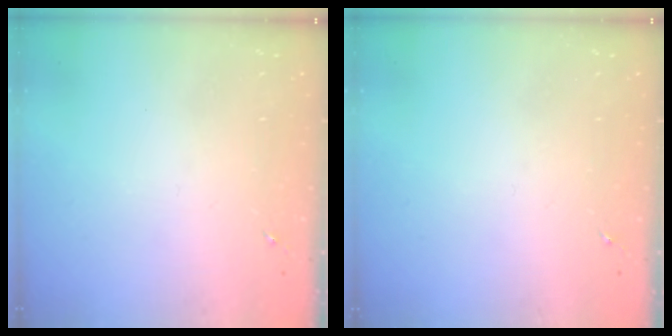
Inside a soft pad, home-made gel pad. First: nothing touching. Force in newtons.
{"total": 0.0}